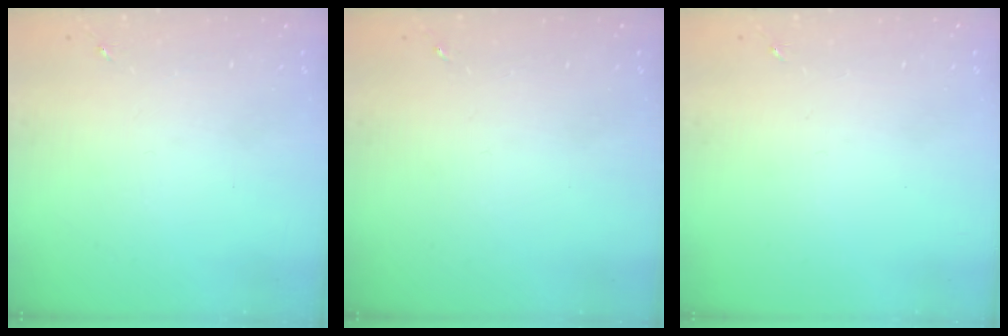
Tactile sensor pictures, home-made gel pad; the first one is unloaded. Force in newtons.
{"total": 0.0}
{"total": 0.0}